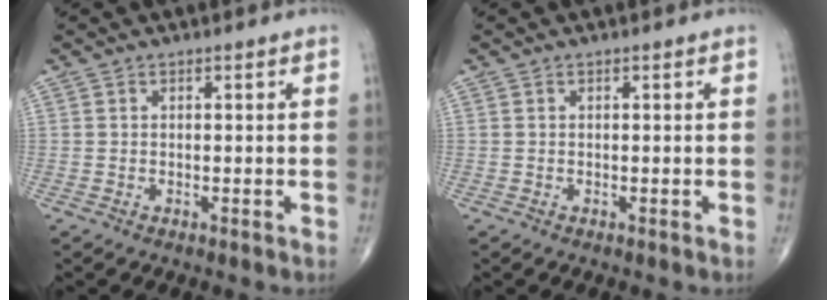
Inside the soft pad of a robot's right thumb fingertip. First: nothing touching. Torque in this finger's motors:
{"motor_torque": [0.06, 0.08, -0.07, -0.05, 0.00]}